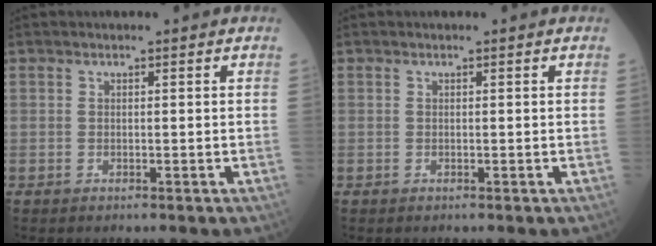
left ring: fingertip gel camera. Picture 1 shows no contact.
{"total": 0.0}